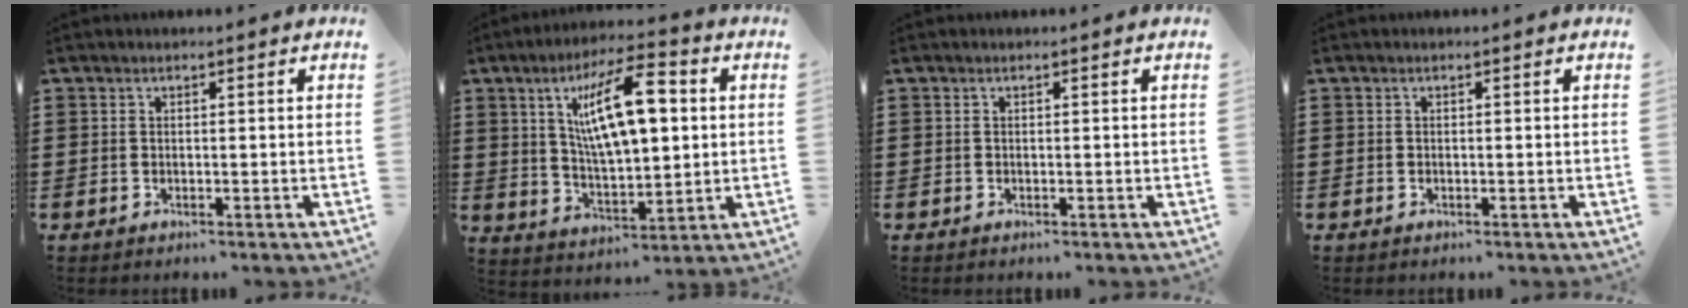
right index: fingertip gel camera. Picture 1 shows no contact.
{"total": 13.6, "force": [3.7, 4.8, 12.2], "torque": [-0.216, 0.008, 0.056]}
{"total": 0.0}
{"total": 0.0}